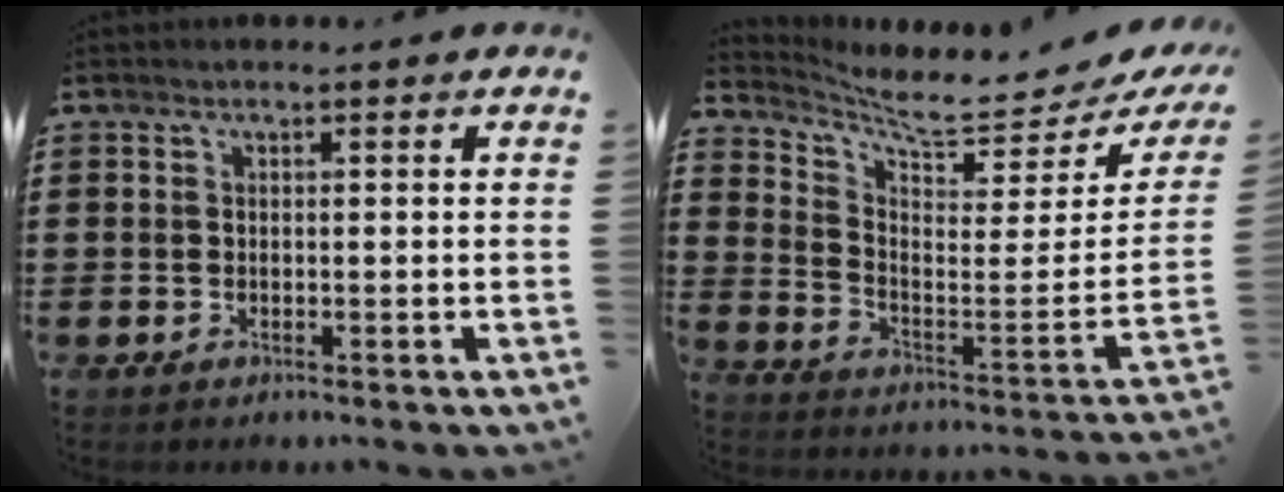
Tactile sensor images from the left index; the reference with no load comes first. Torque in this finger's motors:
{"motor_torque": [1.06, -1.08, 0.10, 0.02]}